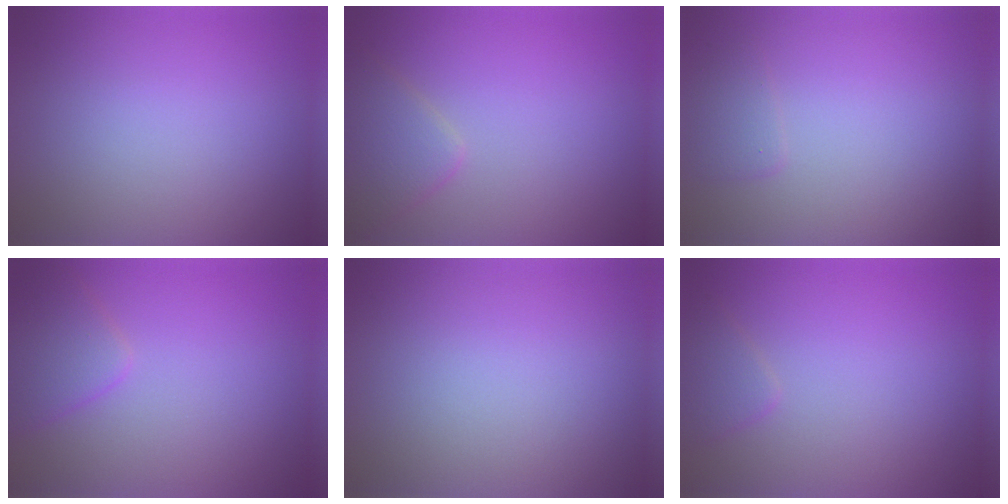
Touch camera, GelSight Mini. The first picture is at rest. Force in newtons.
{"total": 2.8, "press": 2.8, "slide": 0.1}
{"total": 1.1, "press": 1.1, "slide": 0.2}
{"total": 2.7, "press": 2.7, "slide": 0.1}
{"total": 0.0}
{"total": 1.5, "press": 1.5, "slide": 0.1}